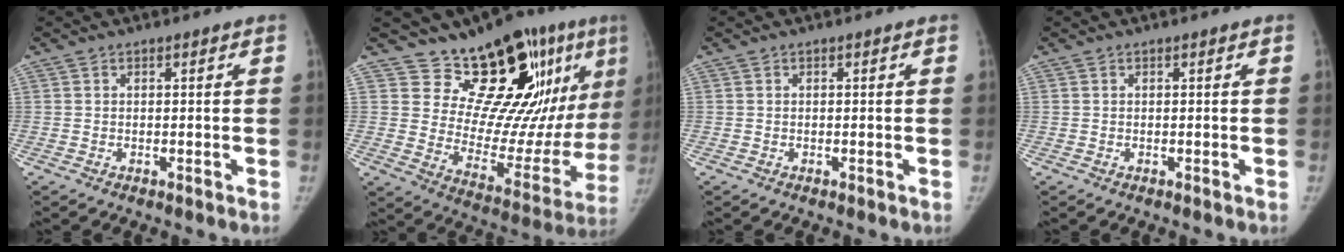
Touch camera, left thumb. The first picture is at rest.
{"total": 23.6, "force": [13.7, 9.9, 16.4], "torque": [-0.171, -0.087, 0.218]}
{"total": 0.0}
{"total": 0.0}